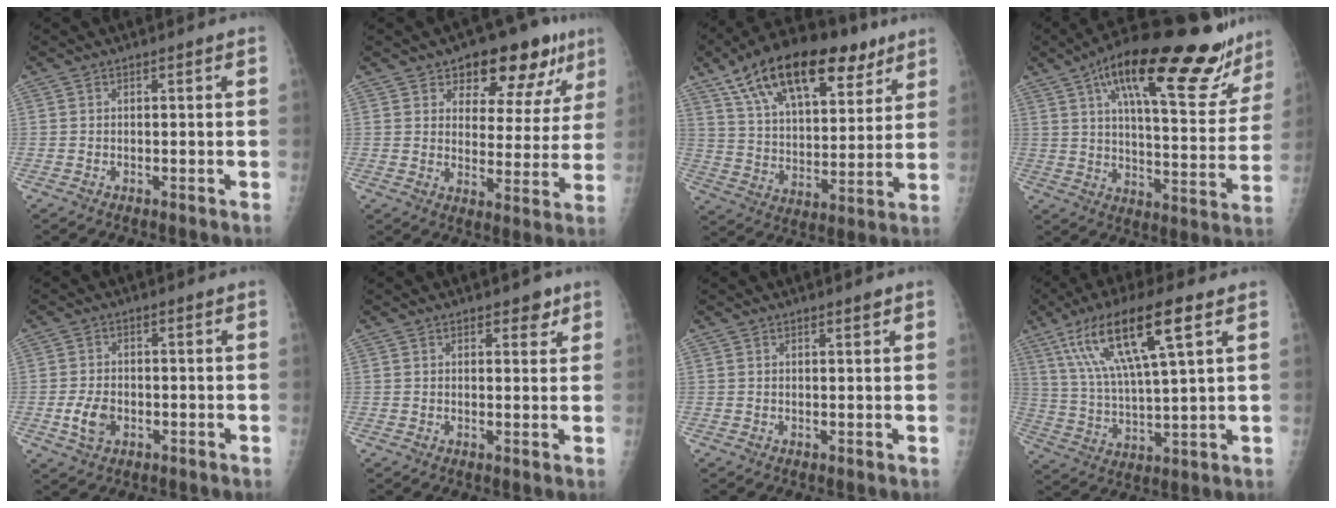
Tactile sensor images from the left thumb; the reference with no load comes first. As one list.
[{"total": 14.9, "force": [9.1, 7.8, 8.8], "torque": [-0.051, -0.034, 0.124]}, {"total": 24.2, "force": [14.2, 11.6, 15.8], "torque": [-0.234, -0.019, 0.239]}, {"total": 27.5, "force": [18.1, 8.4, 19.0], "torque": [-0.246, -0.044, 0.255]}, {"total": 4.8, "force": [-1.4, 3.2, 3.2], "torque": [-0.057, 0.004, -0.025]}, {"total": 3.0, "force": [2.0, 1.5, 1.7], "torque": [-0.002, -0.009, 0.025]}, {"total": 1.1, "force": [0.8, 0.2, 0.8], "torque": [-0.009, -0.004, 0.012]}, {"total": 17.2, "force": [8.1, 3.7, 14.7], "torque": [-0.284, -0.013, 0.150]}]